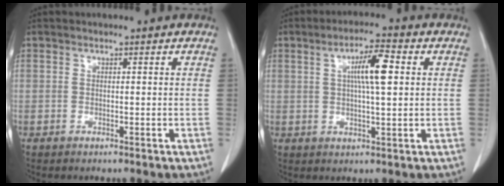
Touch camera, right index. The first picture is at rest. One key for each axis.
{"total": 7.0, "fx": 1.6, "fy": 0.8, "fz": 6.8, "tx": -0.118, "ty": 0.008, "tz": 0.026}